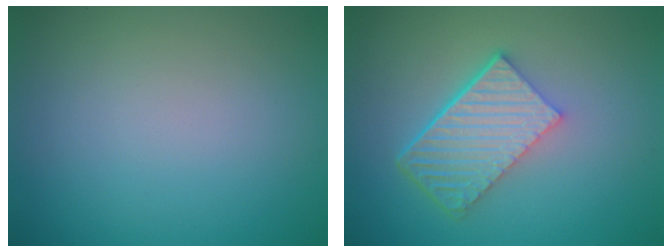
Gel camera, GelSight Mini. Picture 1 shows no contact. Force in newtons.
{"total": 6.0, "press": 4.0, "slide": 4.4}